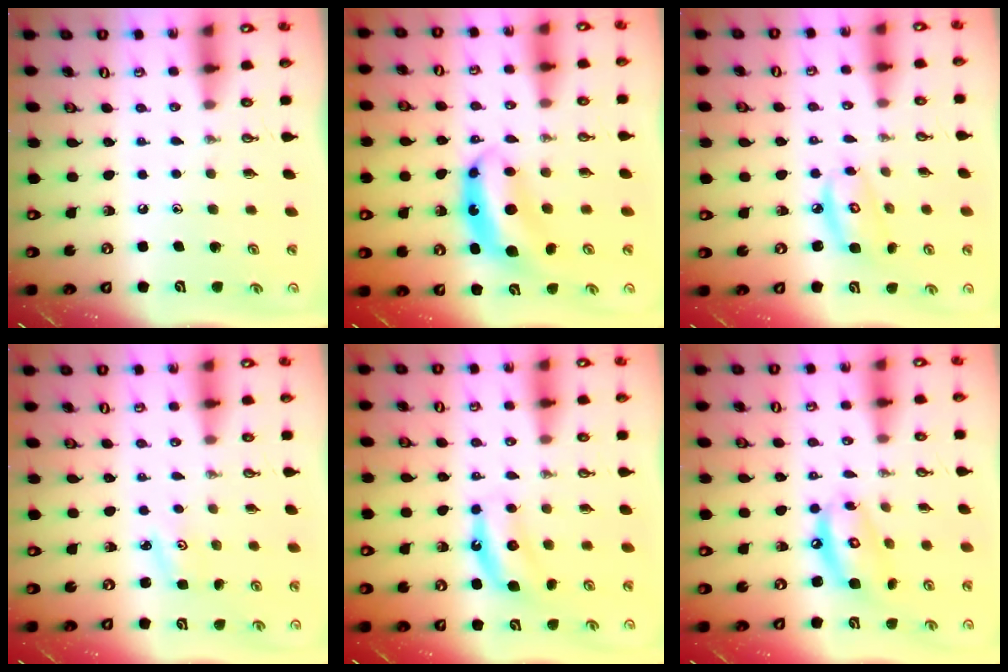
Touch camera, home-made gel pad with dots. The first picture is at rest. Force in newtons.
{"total": 7.7, "press": 7.7, "slide": 0.7}
{"total": 6.9, "press": 6.9, "slide": 0.3}
{"total": 2.7, "press": 2.6, "slide": 0.4}
{"total": 6.5, "press": 6.4, "slide": 1.0}
{"total": 10.7, "press": 10.6, "slide": 1.1}